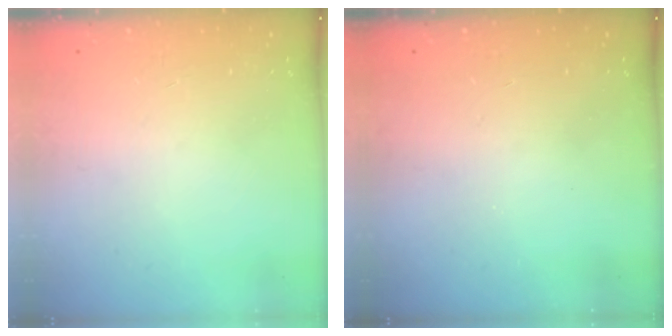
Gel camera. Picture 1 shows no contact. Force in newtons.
{"total": 0.0}